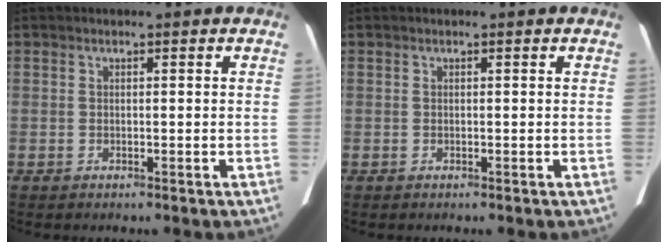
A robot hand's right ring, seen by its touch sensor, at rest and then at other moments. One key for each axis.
{"total": 0.0}